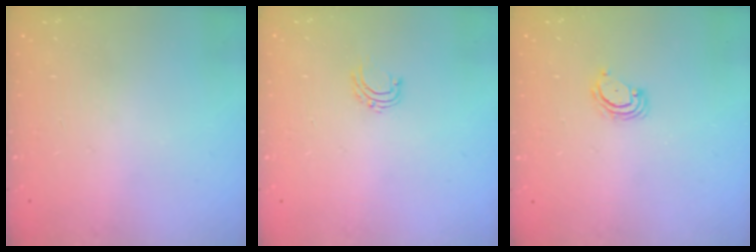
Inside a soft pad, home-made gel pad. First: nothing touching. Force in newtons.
{"total": 4.8, "press": 4.8, "slide": 0.3}
{"total": 3.8, "press": 3.8, "slide": 0.5}